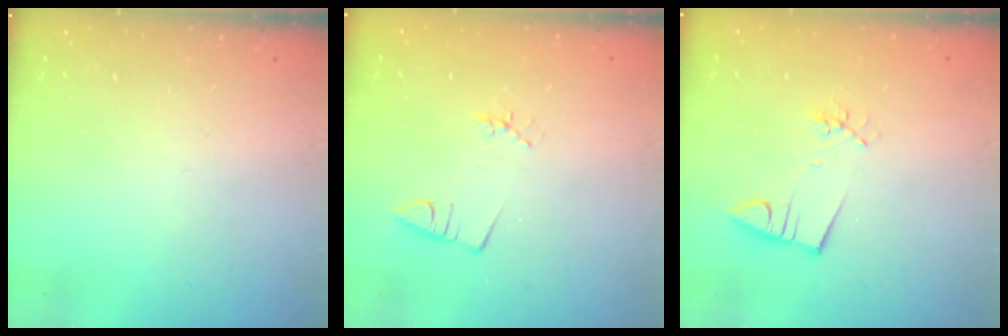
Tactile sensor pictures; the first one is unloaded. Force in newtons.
{"total": 2.0, "press": 1.4, "slide": 1.4}
{"total": 3.4, "press": 1.9, "slide": 2.8}